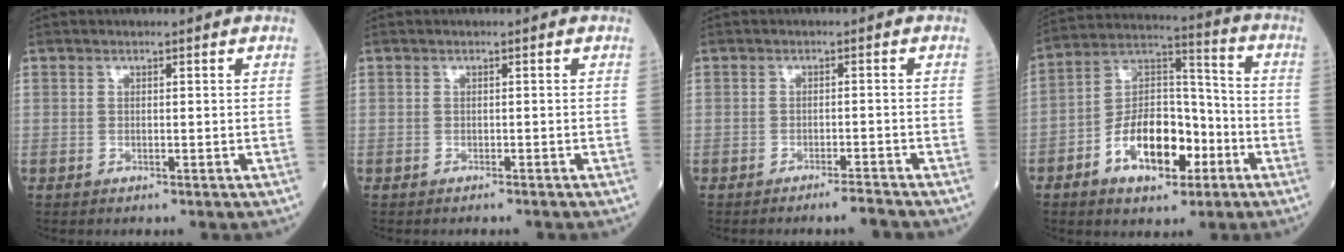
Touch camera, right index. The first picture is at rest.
{"total": 1.2, "force": [-1.1, -0.1, 0.4], "torque": [-0.008, 0.000, -0.014]}
{"total": 2.7, "force": [-2.4, -0.5, 0.9], "torque": [-0.015, -0.007, -0.039]}
{"total": 13.6, "force": [-5.7, 6.5, 10.5], "torque": [-0.196, 0.021, -0.094]}